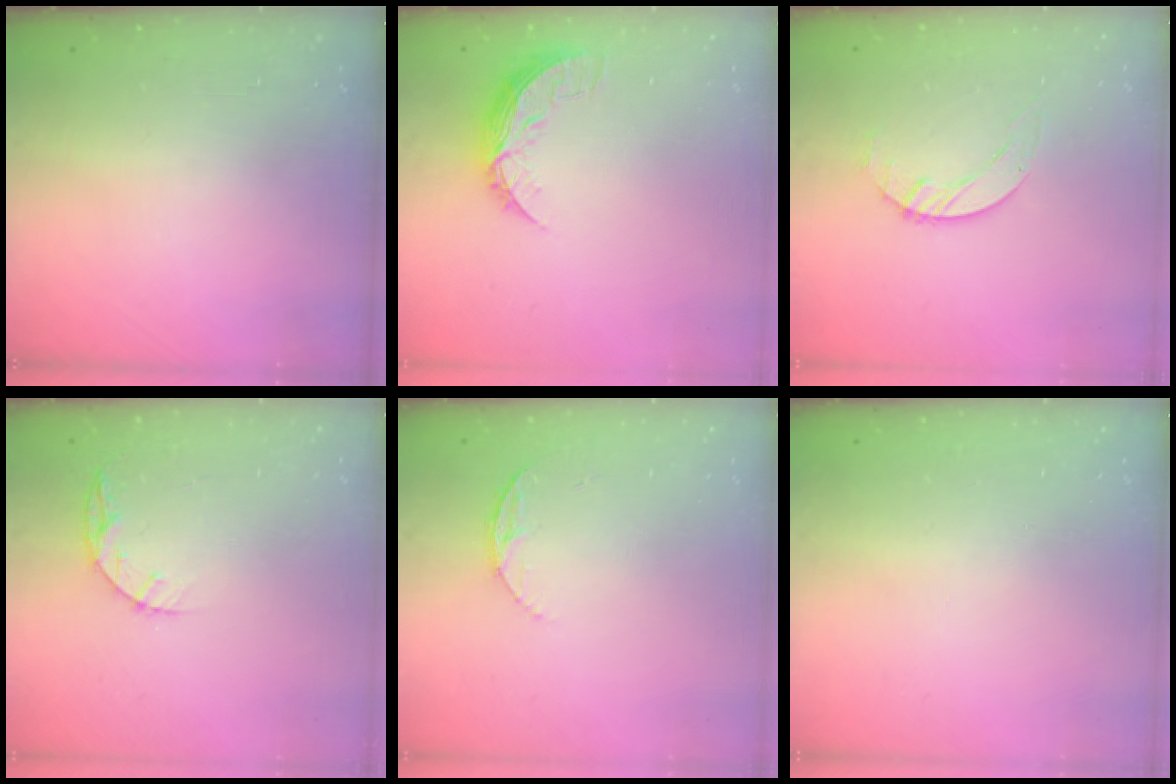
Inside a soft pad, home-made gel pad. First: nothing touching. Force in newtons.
{"total": 7.8, "press": 7.8, "slide": 0.4}
{"total": 1.4, "press": 1.4, "slide": 0.2}
{"total": 5.8, "press": 5.8, "slide": 0.6}
{"total": 6.5, "press": 6.5, "slide": 0.7}
{"total": 0.0}